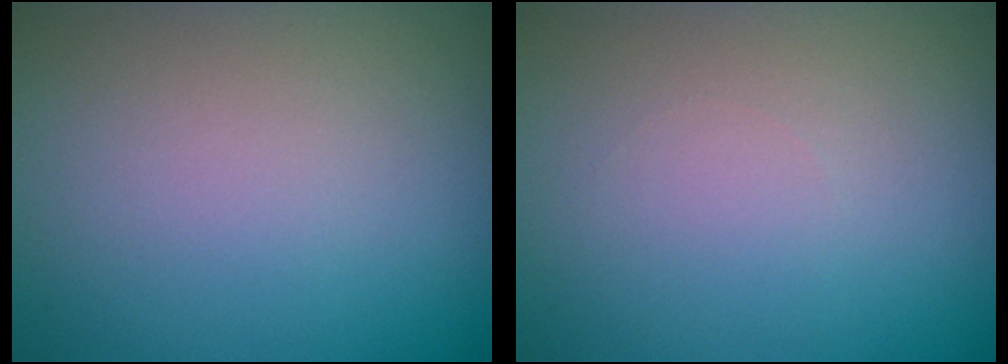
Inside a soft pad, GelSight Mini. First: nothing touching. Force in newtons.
{"total": 0.0}